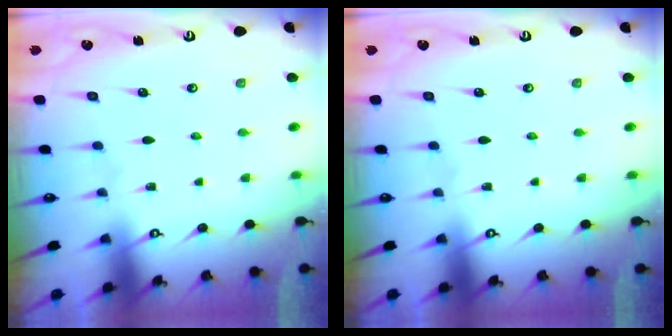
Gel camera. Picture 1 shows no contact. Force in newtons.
{"total": 0.0}